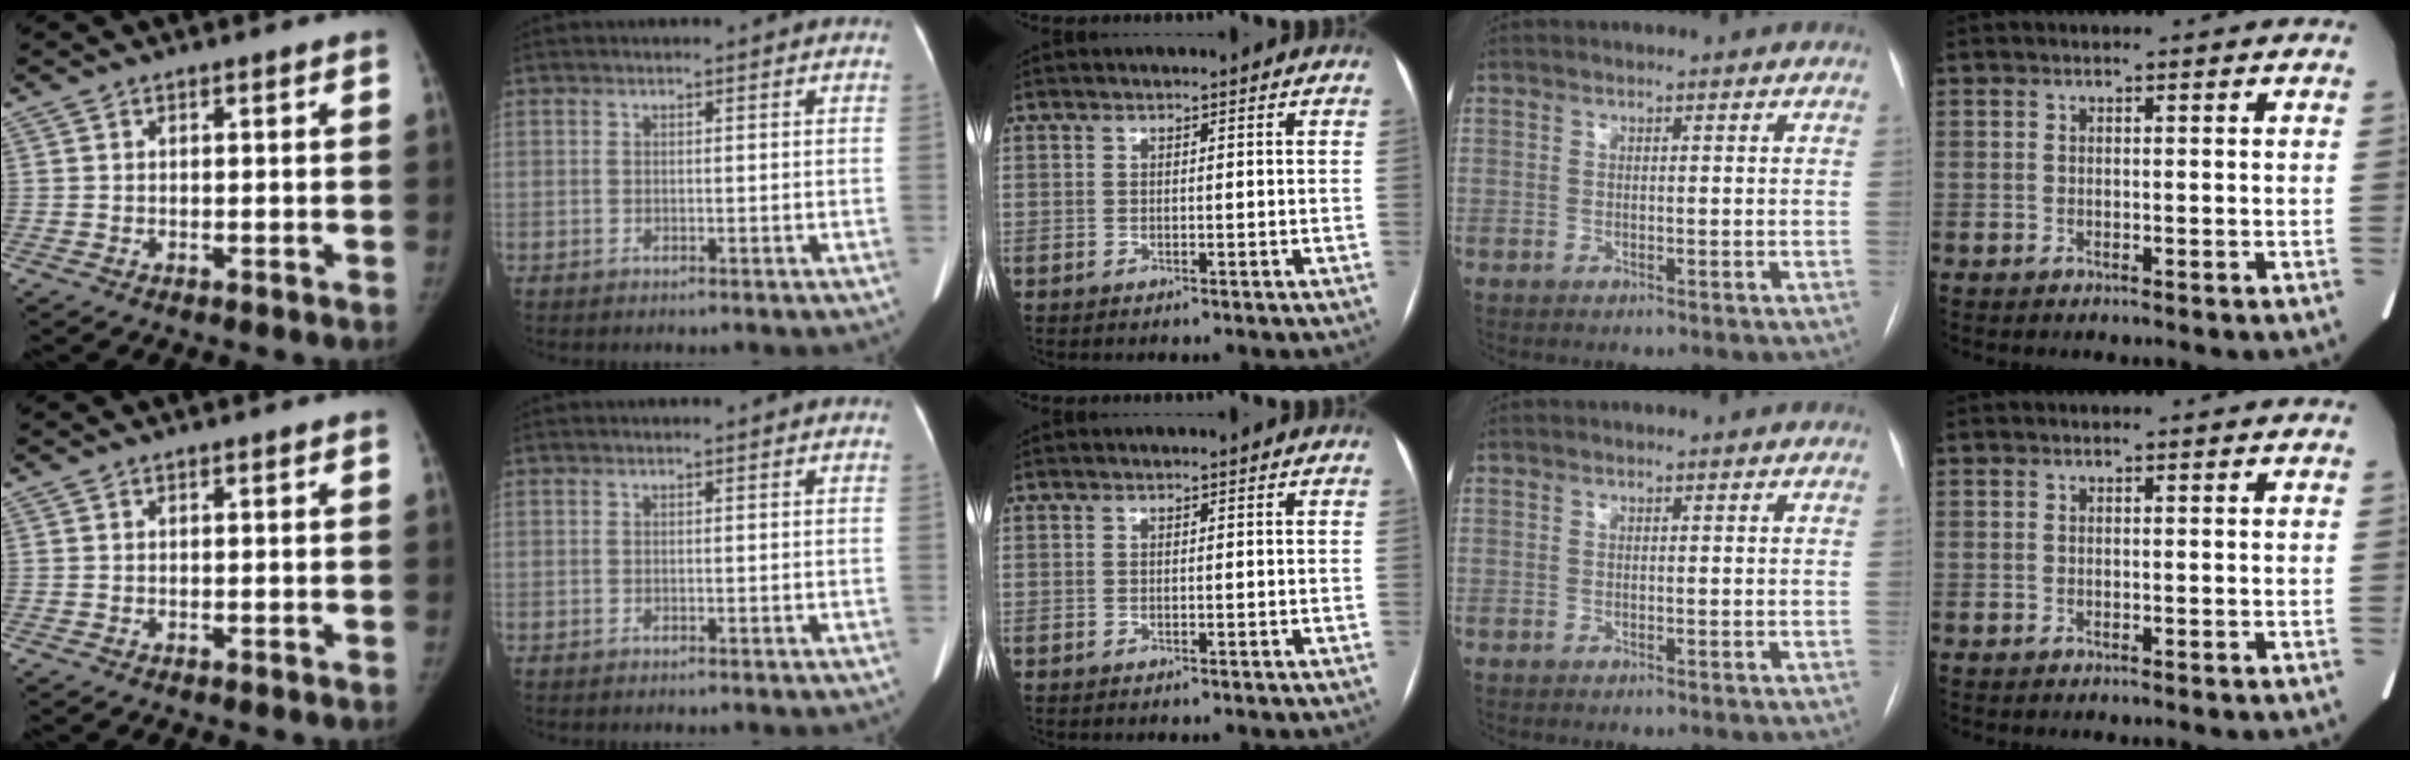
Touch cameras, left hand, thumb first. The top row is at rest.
{}